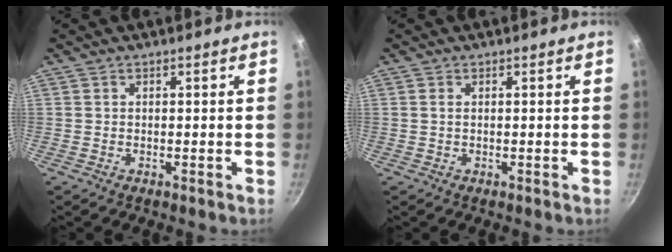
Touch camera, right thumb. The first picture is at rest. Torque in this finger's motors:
{"motor_torque": [-0.31, 0.04, 0.45, 0.06, -0.03]}